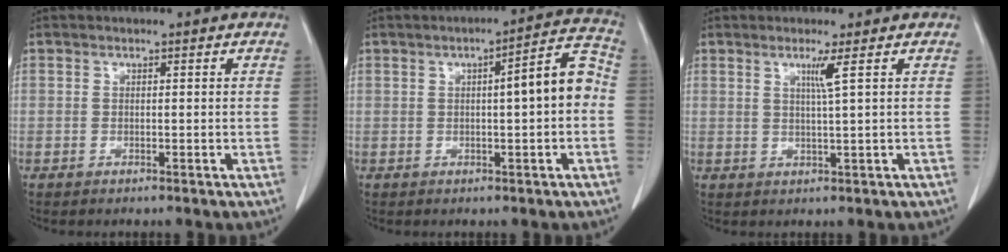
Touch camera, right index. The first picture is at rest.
{"total": 7.1, "force": [-0.1, 1.1, 7.0], "torque": [-0.093, 0.026, -0.005]}
{"total": 2.5, "force": [1.1, -0.9, 2.1], "torque": [-0.041, -0.007, 0.023]}